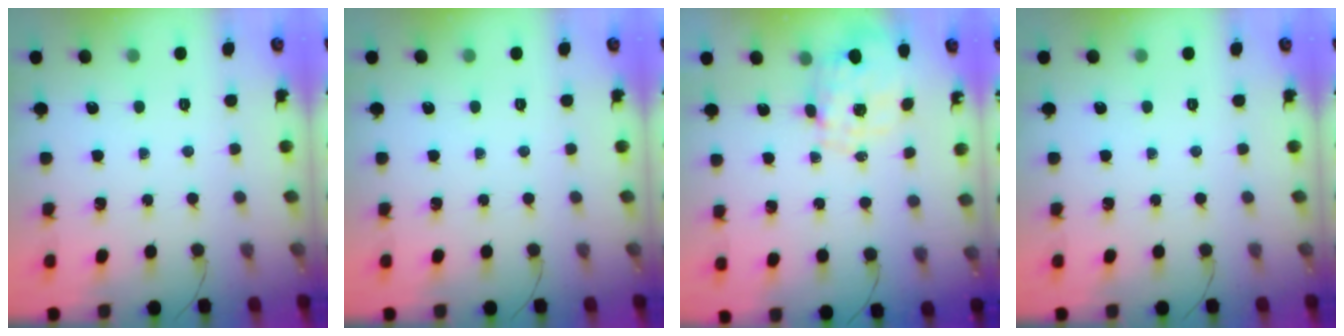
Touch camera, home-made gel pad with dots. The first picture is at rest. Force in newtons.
{"total": 0.0}
{"total": 1.9, "press": 1.5, "slide": 1.1}
{"total": 0.0}